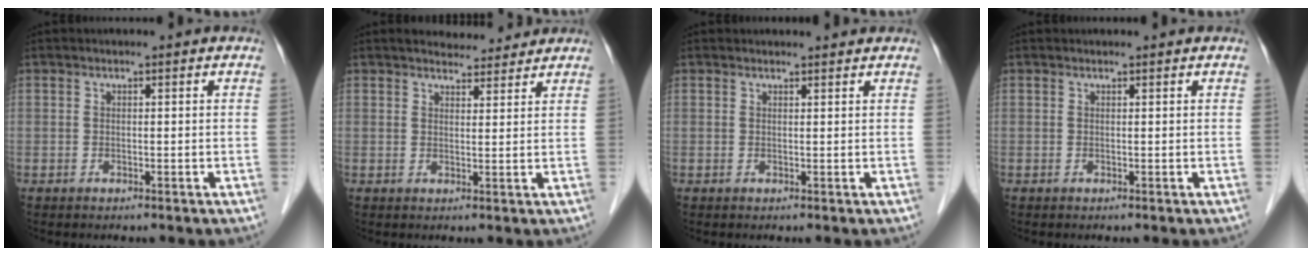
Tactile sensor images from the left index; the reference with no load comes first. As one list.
[{"total": 4.2, "force": [3.9, 1.3, 1.0], "torque": [-0.009, 0.005, 0.049]}, {"total": 1.0, "force": [1.0, 0.2, -0.1], "torque": [-0.005, 0.002, 0.006]}, {"total": 0.5, "force": [-0.5, 0.0, -0.2], "torque": [0.001, 0.000, -0.010]}]